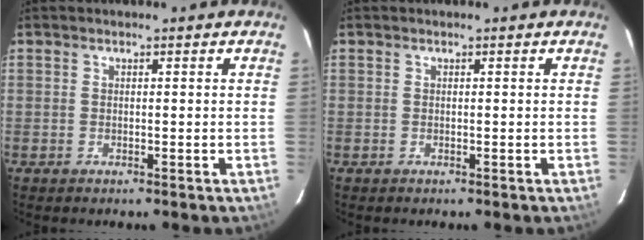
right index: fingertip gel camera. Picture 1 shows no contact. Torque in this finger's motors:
{"motor_torque": [0.00, 0.00, 0.00, 0.00]}